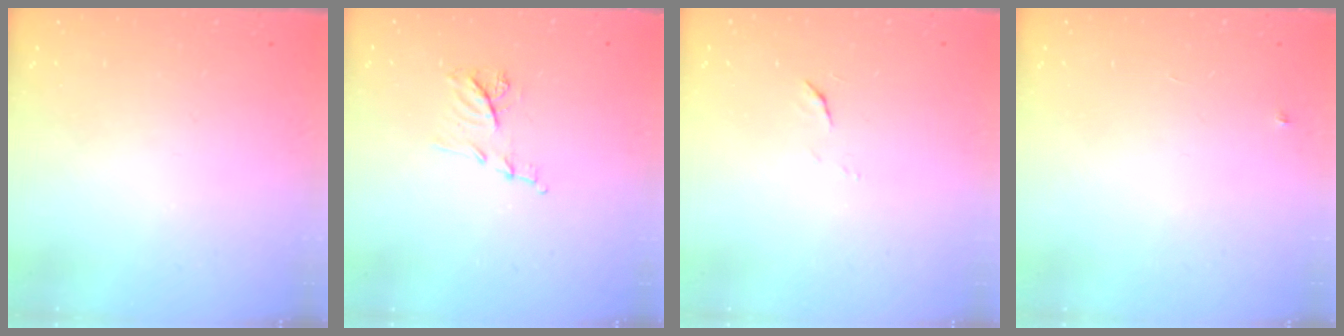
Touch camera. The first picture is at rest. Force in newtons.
{"total": 7.3, "press": 7.2, "slide": 0.9}
{"total": 4.1, "press": 4.1, "slide": 0.3}
{"total": 2.7, "press": 2.7, "slide": 0.4}